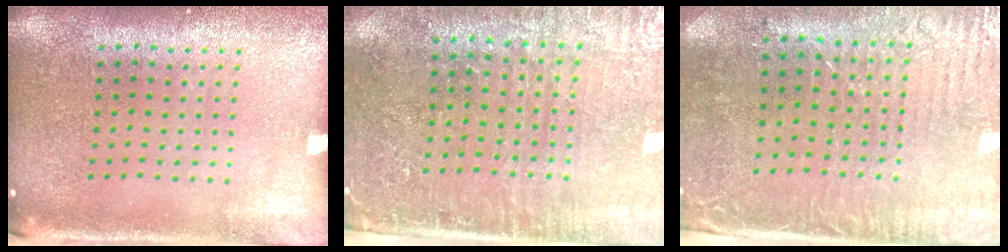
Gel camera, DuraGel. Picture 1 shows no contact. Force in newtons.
{"total": 3.4, "press": 3.1, "slide": 1.3}
{"total": 3.2, "press": 2.7, "slide": 1.7}